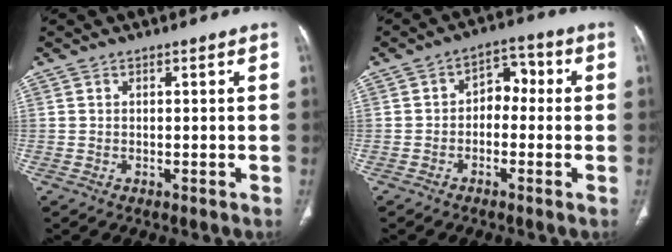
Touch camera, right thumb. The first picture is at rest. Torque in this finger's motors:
{"motor_torque": [-0.04, 0.14, 0.06, 0.15, 0.12]}